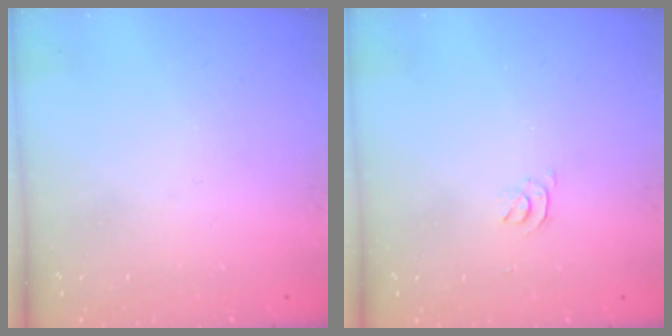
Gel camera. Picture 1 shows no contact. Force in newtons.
{"total": 2.9, "press": 2.9, "slide": 0.5}